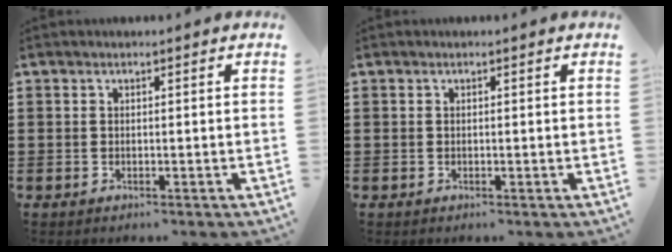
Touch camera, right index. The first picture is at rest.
{"total": 0.0}